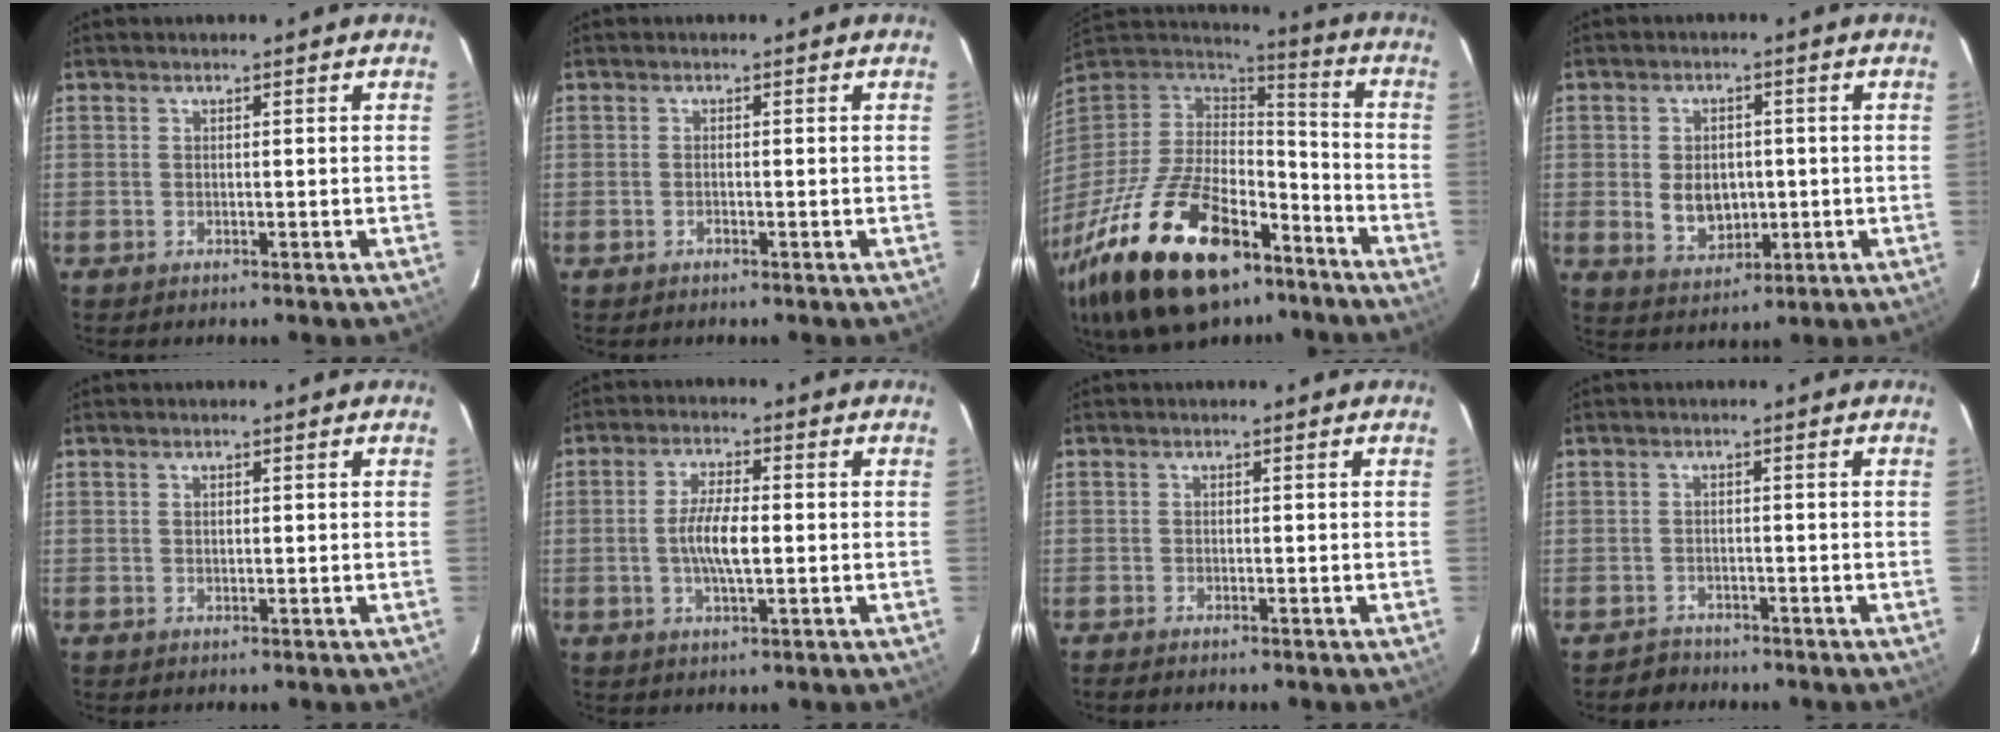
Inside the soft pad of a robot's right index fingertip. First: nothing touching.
{"total": 0.6, "force": [-0.4, 0.3, 0.4], "torque": [-0.008, 0.001, -0.007]}
{"total": 32.6, "force": [-19.8, 15.5, 20.8], "torque": [-0.414, -0.029, -0.313]}
{"total": 7.2, "force": [-0.5, 5.3, 4.8], "torque": [-0.093, -0.001, 0.005]}
{"total": 0.6, "force": [0.2, 0.4, 0.5], "torque": [-0.008, 0.003, 0.004]}
{"total": 6.6, "force": [-0.6, 1.9, 6.2], "torque": [-0.122, 0.003, -0.012]}
{"total": 1.3, "force": [-1.1, 0.3, 0.6], "torque": [-0.016, -0.003, -0.021]}
{"total": 2.7, "force": [-2.0, 1.7, -0.4], "torque": [0.005, 0.015, -0.033]}